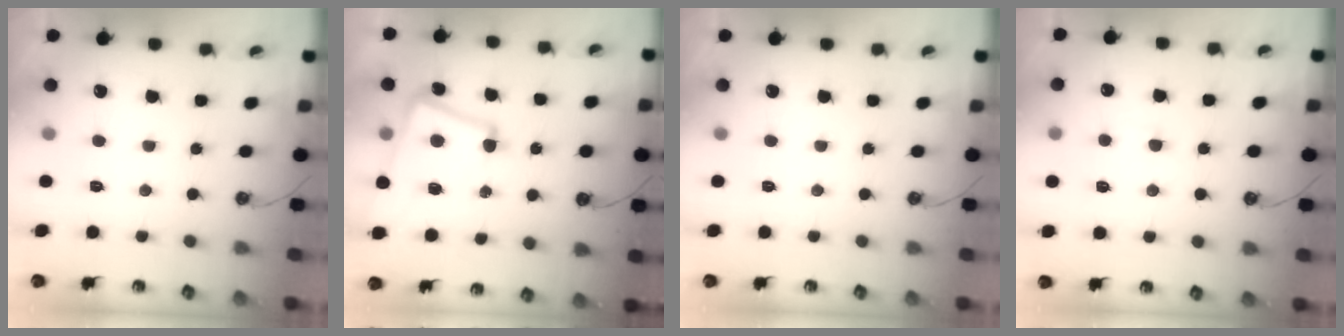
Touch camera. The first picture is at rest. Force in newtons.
{"total": 4.7, "press": 4.4, "slide": 1.7}
{"total": 0.0}
{"total": 1.8, "press": 1.7, "slide": 0.6}